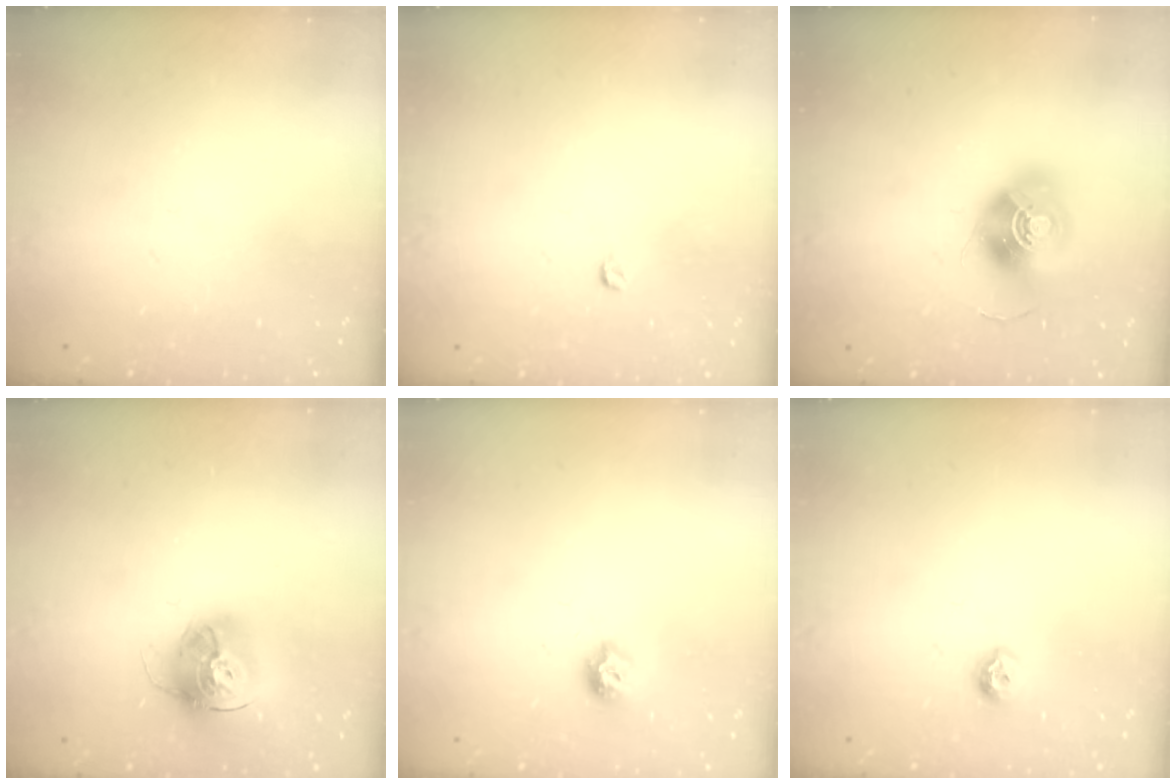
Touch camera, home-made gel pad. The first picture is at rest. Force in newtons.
{"total": 3.0, "press": 2.9, "slide": 0.4}
{"total": 16.2, "press": 16.2, "slide": 0.5}
{"total": 15.9, "press": 15.8, "slide": 1.4}
{"total": 7.5, "press": 7.5, "slide": 0.6}
{"total": 6.8, "press": 6.7, "slide": 1.0}